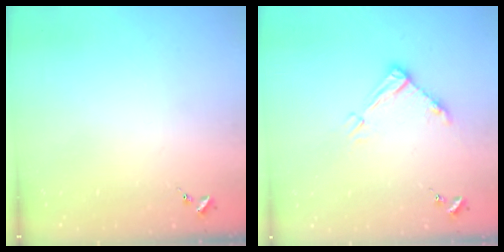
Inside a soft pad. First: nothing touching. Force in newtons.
{"total": 9.1, "press": 9.1, "slide": 0.8}